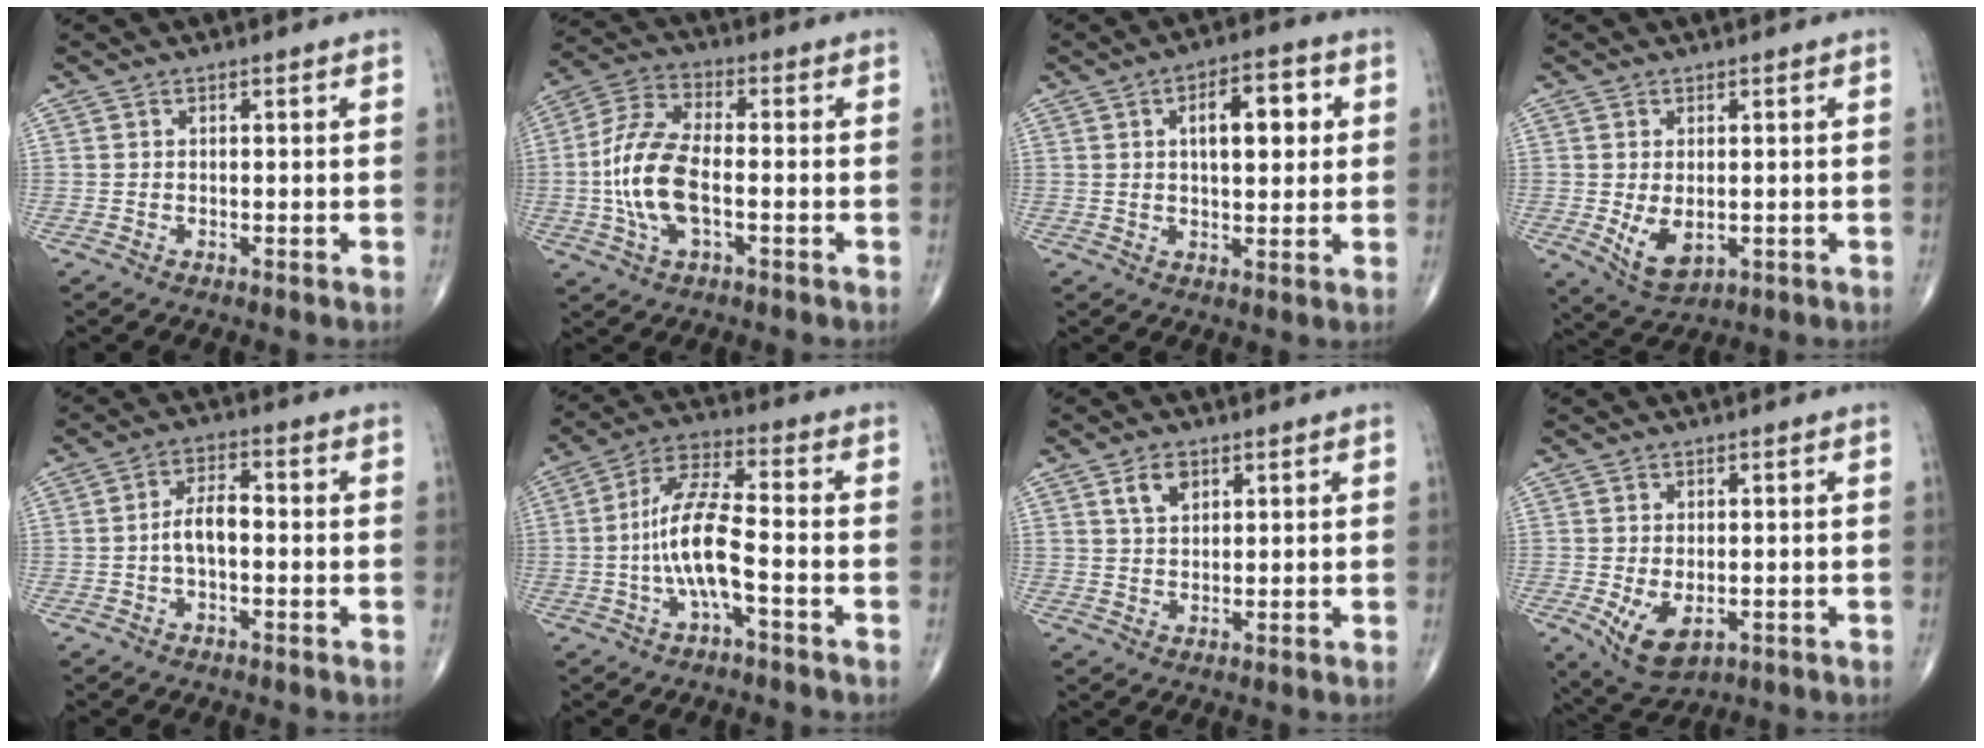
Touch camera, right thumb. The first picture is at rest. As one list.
[{"total": 12.5, "force": [-2.1, 5.5, 11.0], "torque": [-0.240, 0.021, -0.042]}, {"total": 9.6, "force": [2.3, 4.5, 8.1], "torque": [-0.094, 0.007, 0.030]}, {"total": 6.3, "force": [-0.8, 3.6, 5.1], "torque": [-0.086, -0.014, 0.000]}, {"total": 5.1, "force": [-0.9, 2.5, 4.3], "torque": [-0.074, 0.022, -0.022]}, {"total": 10.9, "force": [-2.7, 2.9, 10.1], "torque": [-0.216, 0.038, -0.052]}, {"total": 3.9, "force": [2.0, 2.4, 2.3], "torque": [-0.031, -0.008, 0.040]}, {"total": 7.3, "force": [-1.8, 4.1, 5.7], "torque": [-0.097, -0.012, -0.017]}]